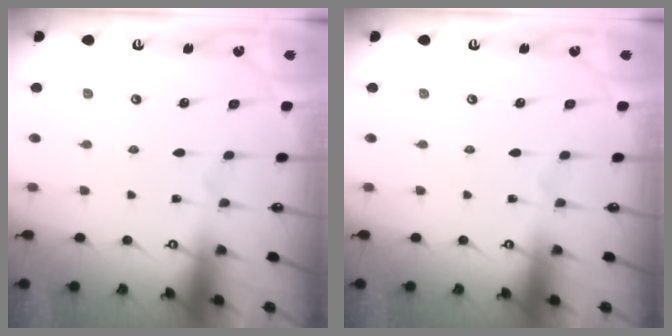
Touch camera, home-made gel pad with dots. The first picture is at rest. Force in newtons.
{"total": 0.0}